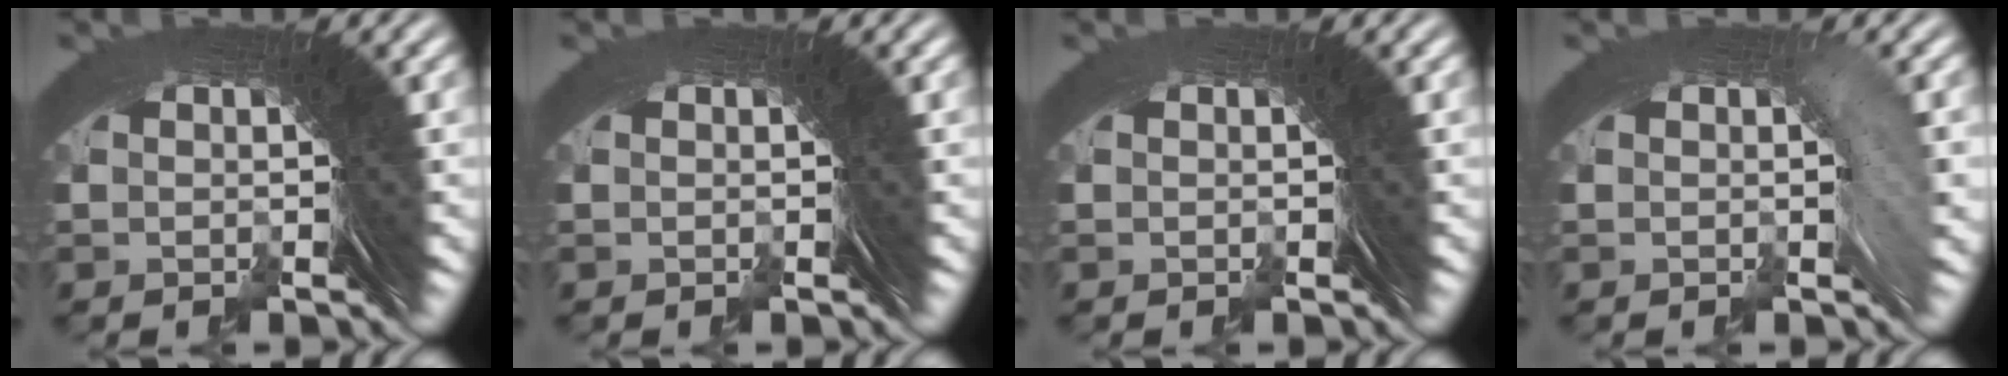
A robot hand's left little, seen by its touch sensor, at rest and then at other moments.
{"total": 0.0}
{"total": 0.0}
{"total": 1.2, "force": [-0.2, -0.1, 1.1], "torque": [-0.016, 0.011, -0.006]}